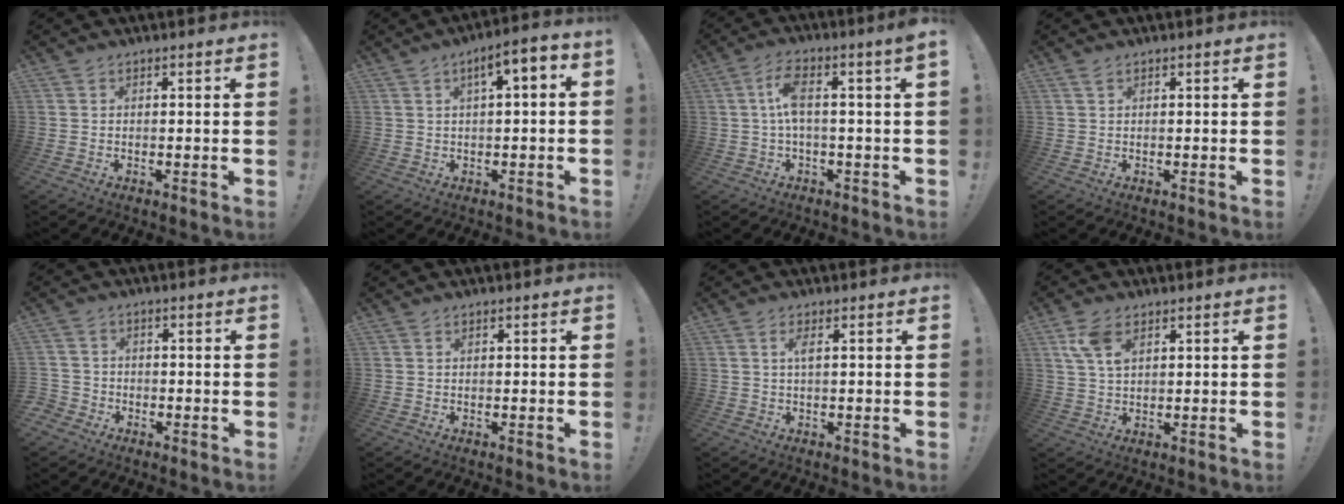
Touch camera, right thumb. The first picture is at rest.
{"total": 5.2, "force": [0.6, 1.2, 5.0], "torque": [-0.086, -0.001, 0.008]}
{"total": 7.6, "force": [0.6, 1.0, 7.5], "torque": [-0.158, -0.002, 0.006]}
{"total": 1.3, "force": [0.8, 0.5, 0.9], "torque": [-0.015, 0.001, 0.013]}
{"total": 3.4, "force": [-1.9, 2.8, 0.9], "torque": [-0.028, 0.011, -0.034]}
{"total": 0.0}
{"total": 2.4, "force": [0.6, 0.2, 2.3], "torque": [-0.045, 0.001, 0.008]}
{"total": 7.3, "force": [3.4, 3.9, 5.2], "torque": [-0.102, -0.006, 0.063]}